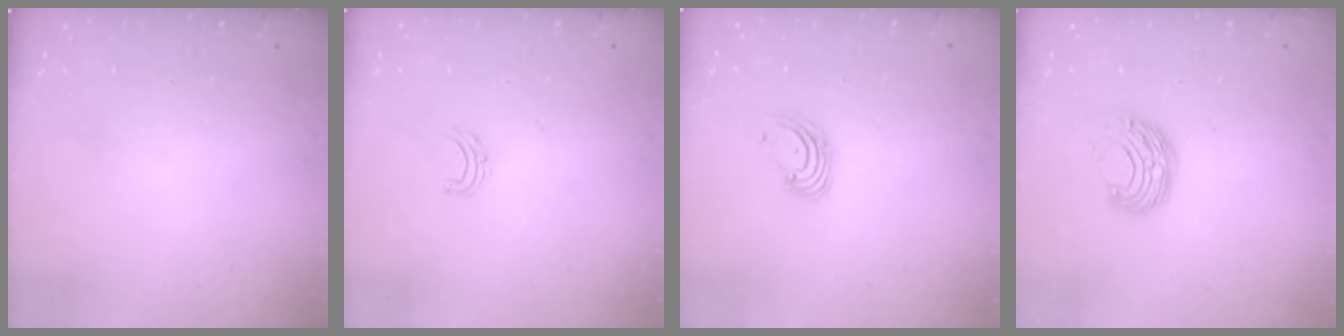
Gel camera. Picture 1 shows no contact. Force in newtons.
{"total": 4.7, "press": 4.7, "slide": 0.3}
{"total": 2.6, "press": 2.6, "slide": 0.1}
{"total": 9.0, "press": 9.0, "slide": 0.4}